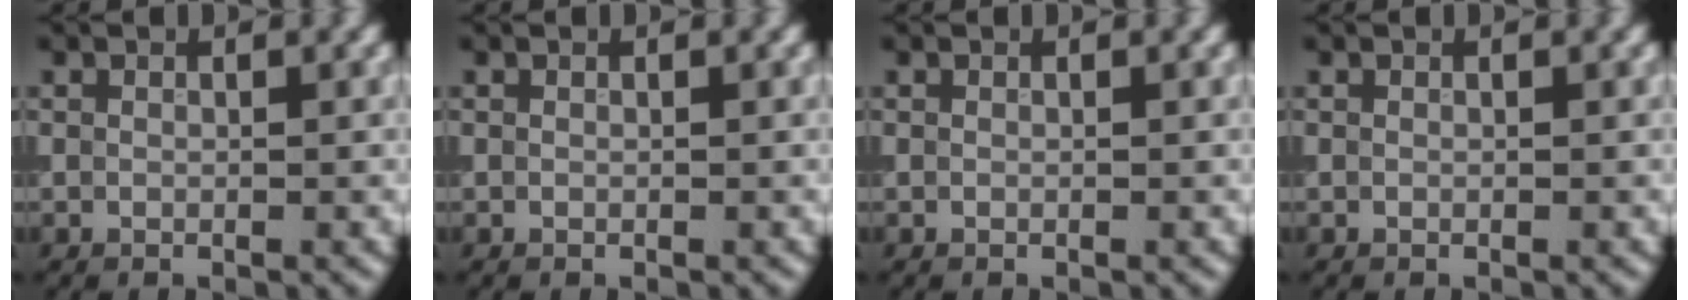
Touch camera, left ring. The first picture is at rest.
{"total": 0.0}
{"total": 0.0}
{"total": 0.0}